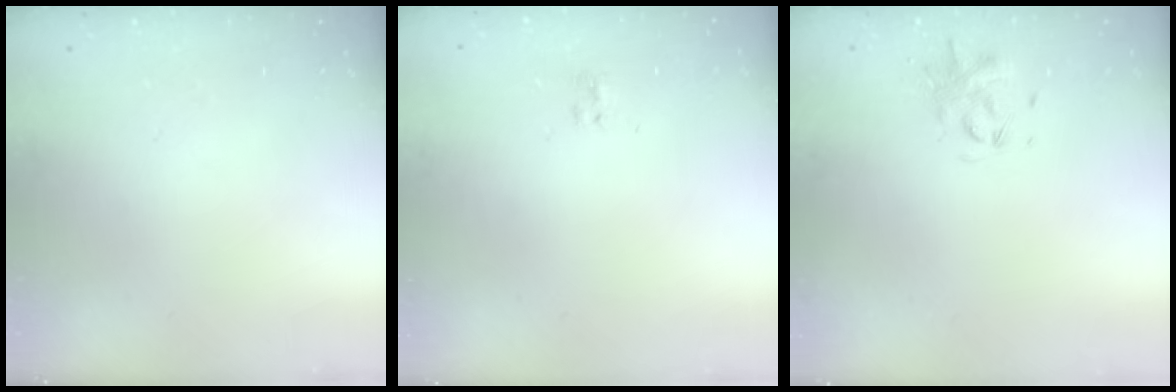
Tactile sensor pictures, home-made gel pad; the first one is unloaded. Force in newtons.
{"total": 1.5, "press": 1.3, "slide": 0.9}
{"total": 3.5, "press": 3.5, "slide": 0.5}